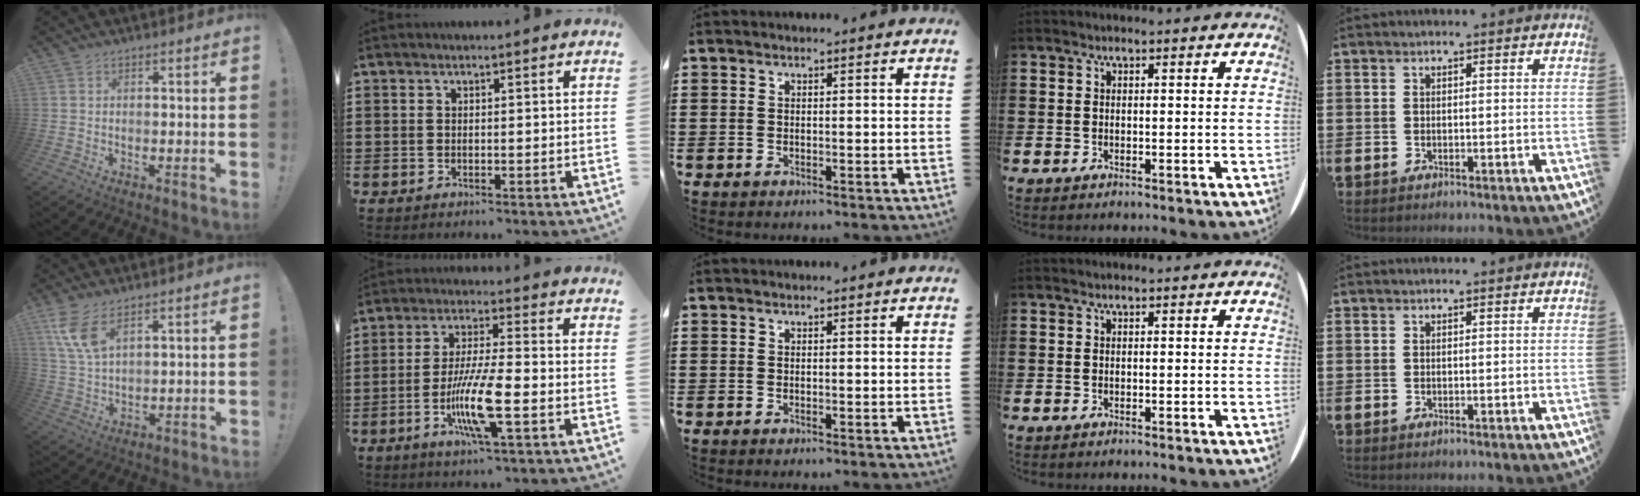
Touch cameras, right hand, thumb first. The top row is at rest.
{"thumb": {"total": 8.3, "force": [5.1, 3.1, 5.8], "torque": [-0.120, -0.018, 0.095]}, "index": {"total": 10.4, "force": [-3.5, 1.6, 9.7], "torque": [-0.197, -0.015, -0.068]}}